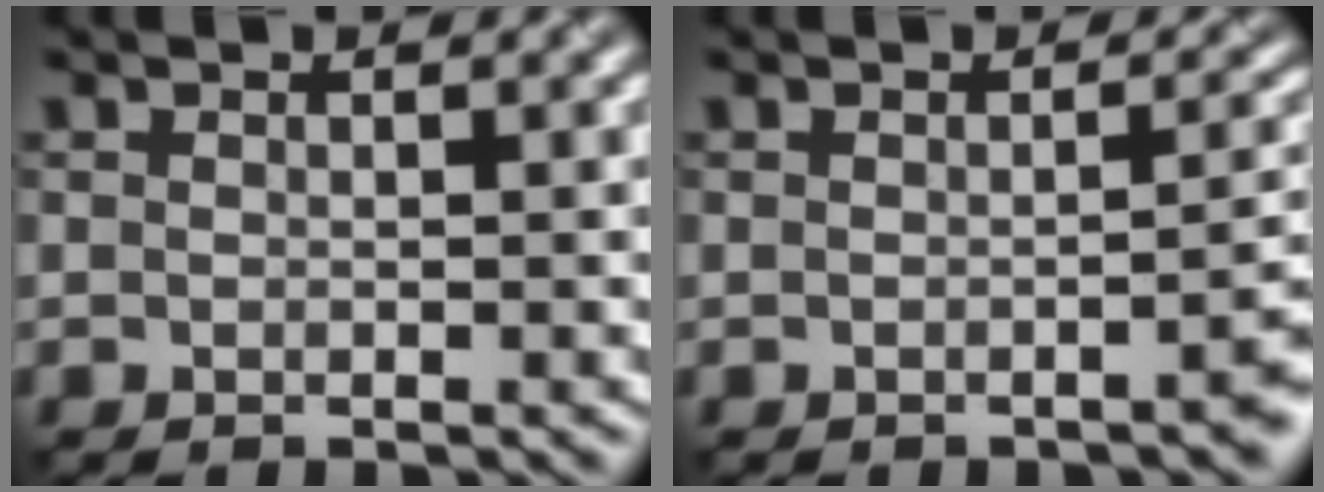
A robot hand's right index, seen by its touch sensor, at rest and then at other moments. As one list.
[{"total": 3.0, "force": [-1.3, 0.7, 2.6], "torque": [-0.010, 0.013, -0.016]}]